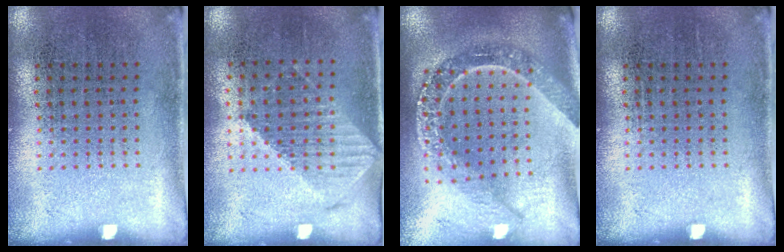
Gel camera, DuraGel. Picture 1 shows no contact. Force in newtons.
{"total": 1.1, "press": 1.0, "slide": 0.4}
{"total": 2.4, "press": 2.0, "slide": 1.3}
{"total": 0.0}